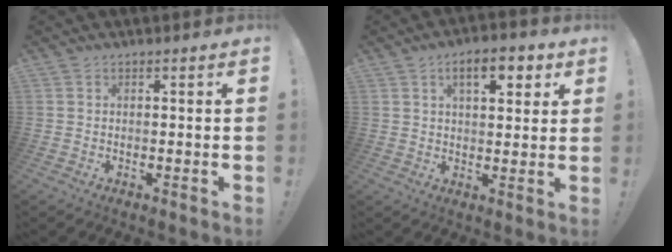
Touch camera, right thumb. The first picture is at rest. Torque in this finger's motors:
{"motor_torque": [0.60, 1.86, 0.78, 0.10, 0.07]}